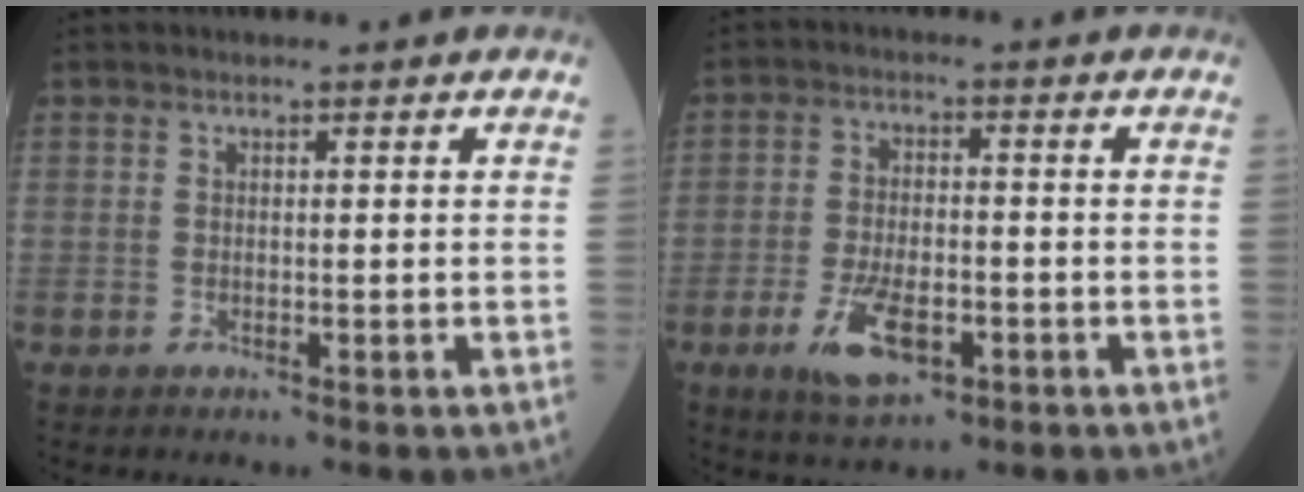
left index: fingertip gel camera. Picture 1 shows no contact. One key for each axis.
{"total": 8.0, "fx": -3.4, "fy": 3.3, "fz": 6.4, "tx": -0.128, "ty": -0.009, "tz": -0.057}